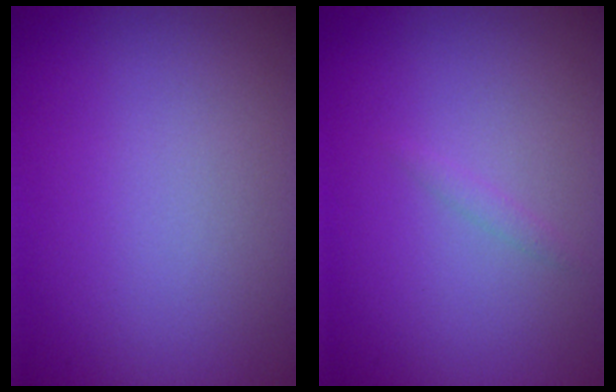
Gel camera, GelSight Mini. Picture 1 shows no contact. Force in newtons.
{"total": 0.6, "press": 0.6, "slide": 0.0}